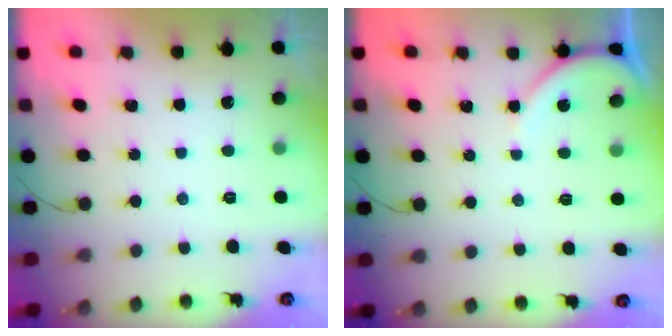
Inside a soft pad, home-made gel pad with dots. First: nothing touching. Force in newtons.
{"total": 4.4, "press": 4.4, "slide": 0.6}